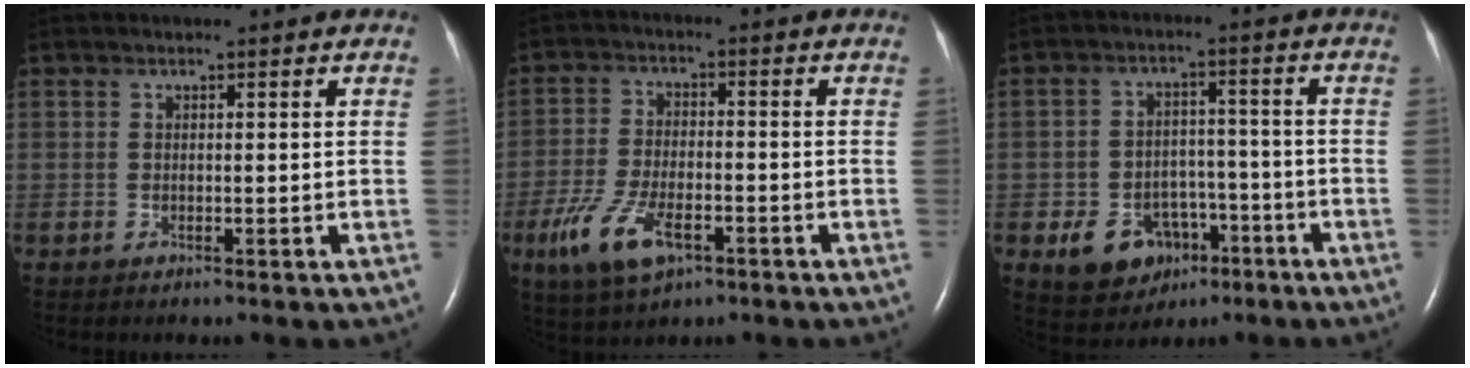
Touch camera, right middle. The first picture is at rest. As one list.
[{"total": 9.3, "force": [-4.6, 3.9, 7.1], "torque": [-0.156, -0.010, -0.079]}, {"total": 8.8, "force": [-4.1, 6.5, 4.3], "torque": [-0.075, 0.014, -0.056]}]